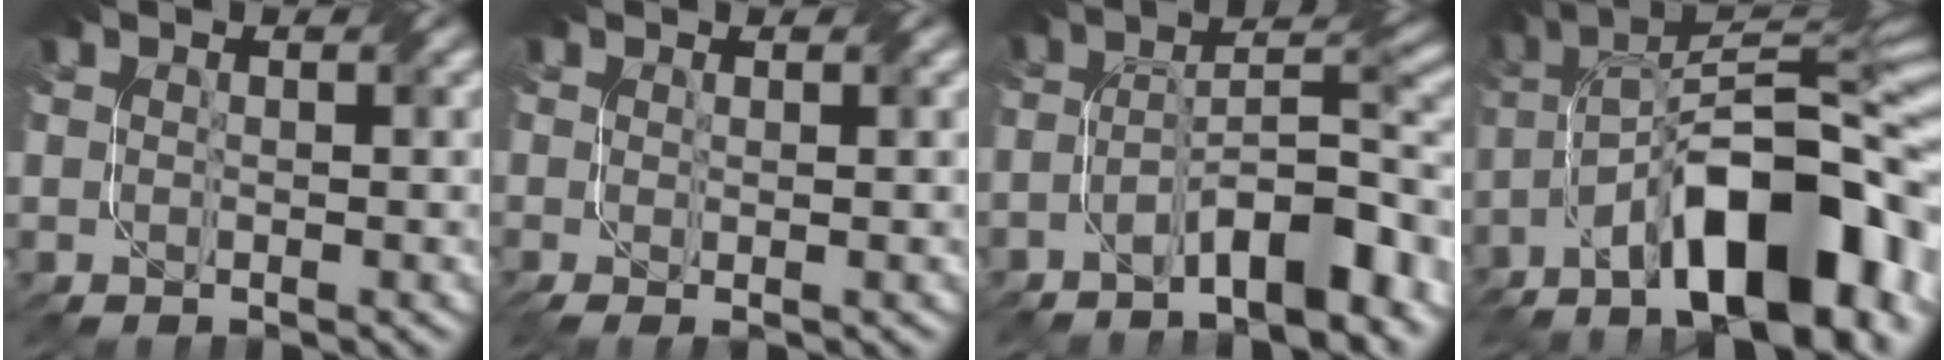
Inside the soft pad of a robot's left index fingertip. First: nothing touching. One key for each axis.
{"total": 1.6, "fx": -0.1, "fy": 0.4, "fz": 1.6, "tx": -0.022, "ty": -0.002, "tz": -0.003}
{"total": 8.5, "fx": -4.9, "fy": 2.4, "fz": 6.5, "tx": -0.092, "ty": 0.014, "tz": -0.087}
{"total": 17.0, "fx": -7.4, "fy": 6.6, "fz": 13.8, "tx": -0.207, "ty": 0.030, "tz": -0.128}